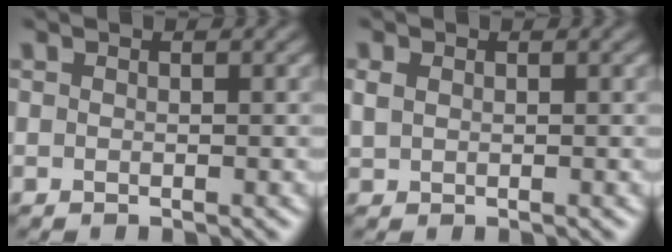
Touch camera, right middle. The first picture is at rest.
{"total": 1.3, "force": [0.4, 1.0, 0.7], "torque": [-0.016, 0.001, 0.011]}